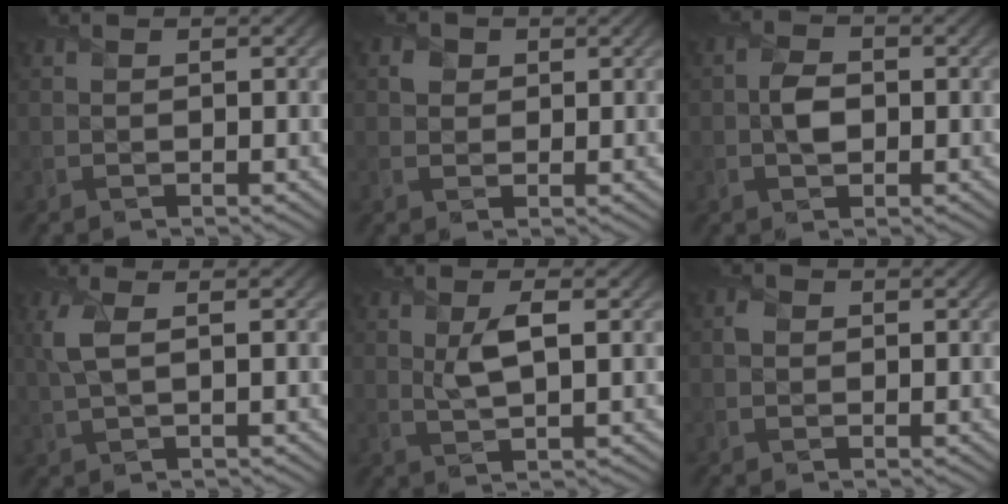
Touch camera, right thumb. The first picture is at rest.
{"total": 1.5, "force": [0.5, 1.4, 0.3], "torque": [-0.004, -0.001, 0.007]}
{"total": 2.8, "force": [-0.3, 1.9, 2.1], "torque": [-0.042, 0.000, -0.009]}
{"total": 3.4, "force": [0.9, 0.9, 3.1], "torque": [-0.082, 0.011, 0.017]}
{"total": 3.5, "force": [1.0, 0.9, 3.2], "torque": [-0.067, 0.002, 0.020]}
{"total": 1.1, "force": [0.0, 1.0, 0.3], "torque": [-0.007, 0.000, -0.007]}